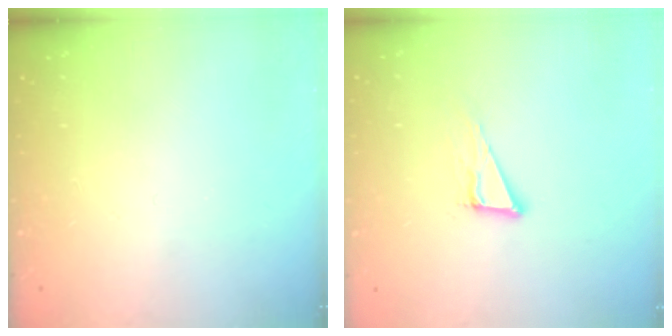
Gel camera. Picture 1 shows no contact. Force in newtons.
{"total": 8.3, "press": 7.6, "slide": 3.4}